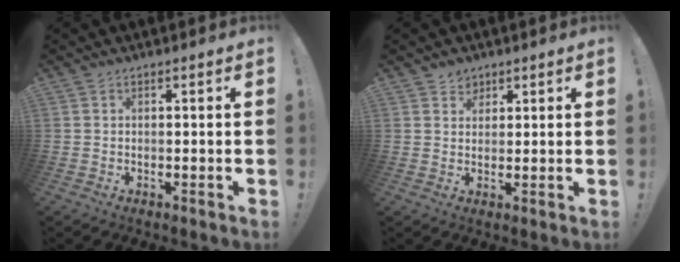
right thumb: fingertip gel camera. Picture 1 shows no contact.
{"total": 3.8, "force": [2.6, 2.7, 0.2], "torque": [0.016, -0.016, 0.044]}